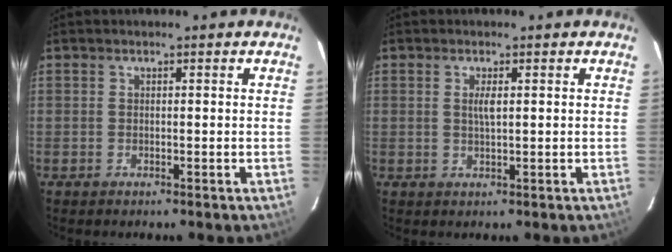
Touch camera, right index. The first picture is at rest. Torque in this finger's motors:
{"motor_torque": [-0.28, 0.12, -0.03, 0.00]}